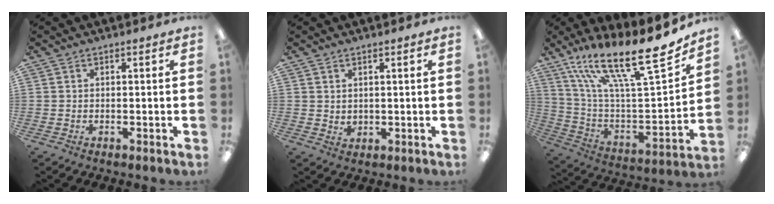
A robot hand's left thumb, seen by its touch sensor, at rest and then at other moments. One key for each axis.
{"total": 1.8, "fx": 1.4, "fy": 1.1, "fz": 0.4, "tx": -0.009, "ty": -0.002, "tz": 0.026}
{"total": 24.3, "fx": 17.8, "fy": 4.5, "fz": 15.9, "tx": -0.276, "ty": -0.120, "tz": 0.293}